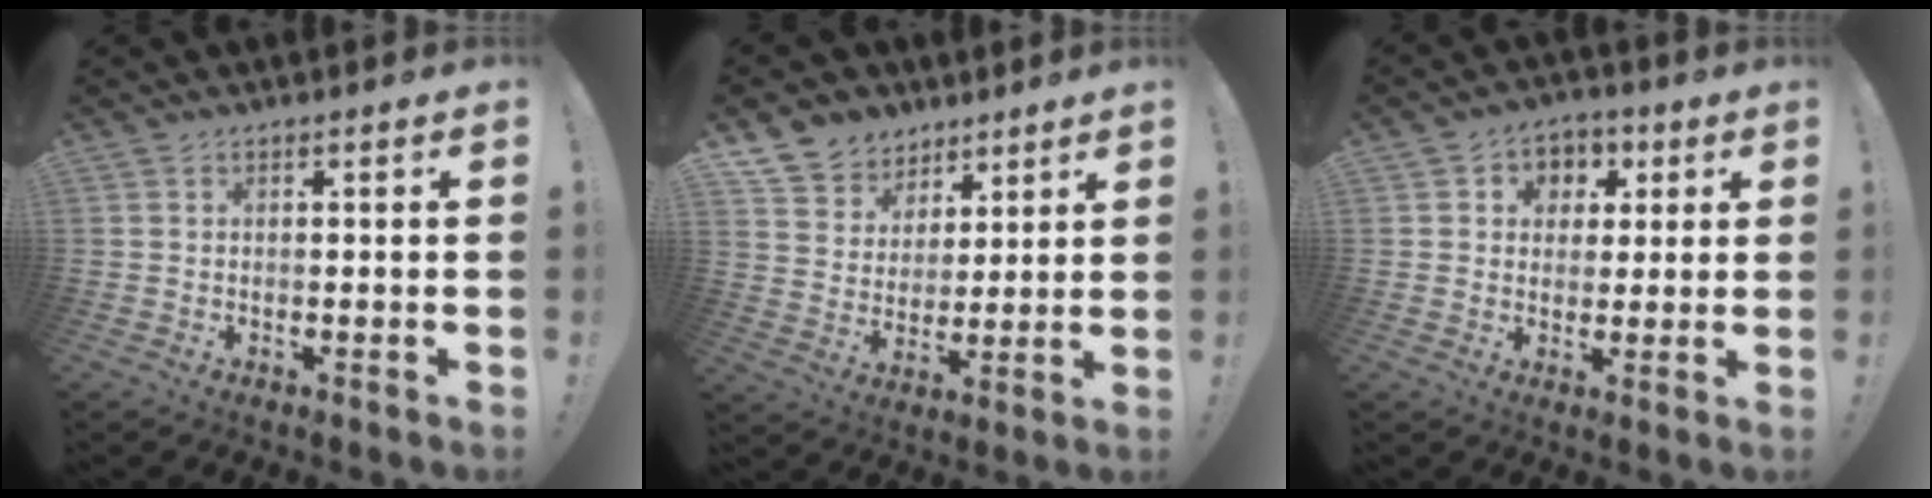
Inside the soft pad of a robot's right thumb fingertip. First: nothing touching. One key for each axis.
{"total": 10.0, "fx": 6.8, "fy": 7.2, "fz": 1.4, "tx": -0.031, "ty": -0.051, "tz": 0.136}
{"total": 5.9, "fx": 0.4, "fy": 5.7, "fz": 1.4, "tx": -0.012, "ty": 0.000, "tz": 0.011}